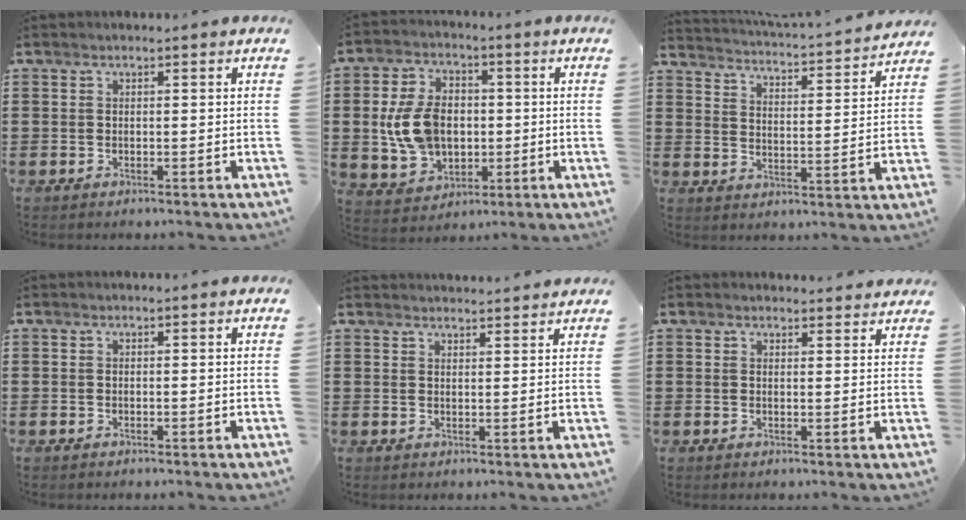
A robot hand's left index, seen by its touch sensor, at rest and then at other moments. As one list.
[{"total": 9.7, "force": [0.0, 7.1, 6.7], "torque": [-0.165, 0.012, -0.002]}, {"total": 2.9, "force": [2.8, -0.6, 0.4], "torque": [-0.028, -0.035, 0.038]}, {"total": 0.0}, {"total": 2.2, "force": [2.2, -0.2, 0.0], "torque": [-0.006, -0.006, 0.043]}, {"total": 2.0, "force": [1.9, 0.2, 0.2], "torque": [0.000, -0.004, 0.036]}]